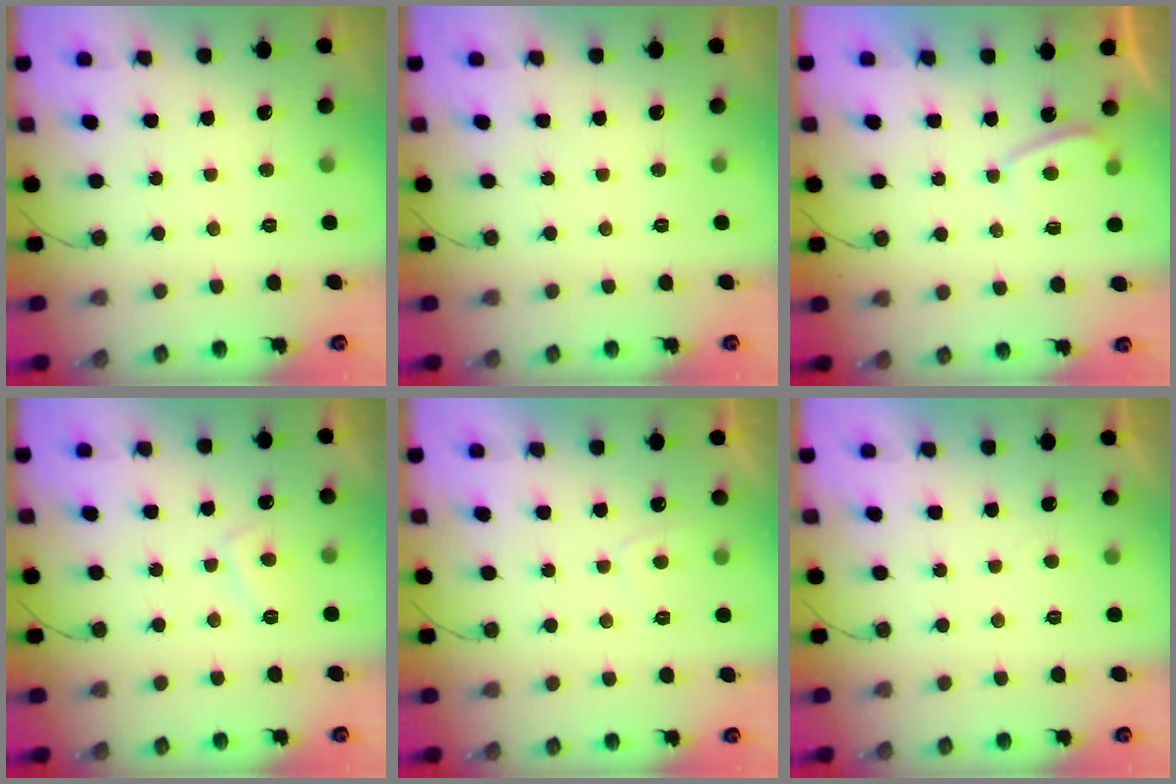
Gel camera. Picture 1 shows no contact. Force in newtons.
{"total": 0.0}
{"total": 1.2, "press": 1.0, "slide": 0.6}
{"total": 3.7, "press": 3.5, "slide": 0.9}
{"total": 1.0, "press": 0.8, "slide": 0.6}
{"total": 0.9, "press": 0.7, "slide": 0.6}